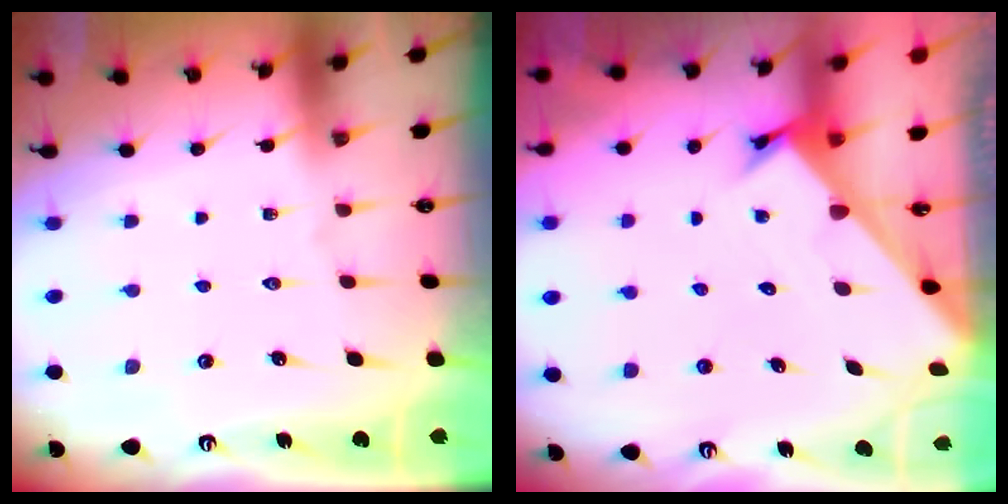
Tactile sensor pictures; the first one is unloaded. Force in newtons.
{"total": 2.3, "press": 2.3, "slide": 0.2}